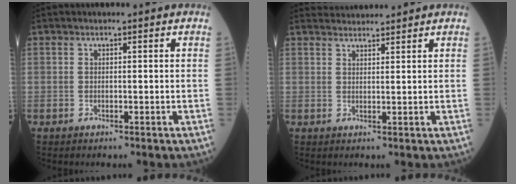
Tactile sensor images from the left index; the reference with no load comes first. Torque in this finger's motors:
{"motor_torque": [-0.38, -1.34, 0.03, 0.00]}